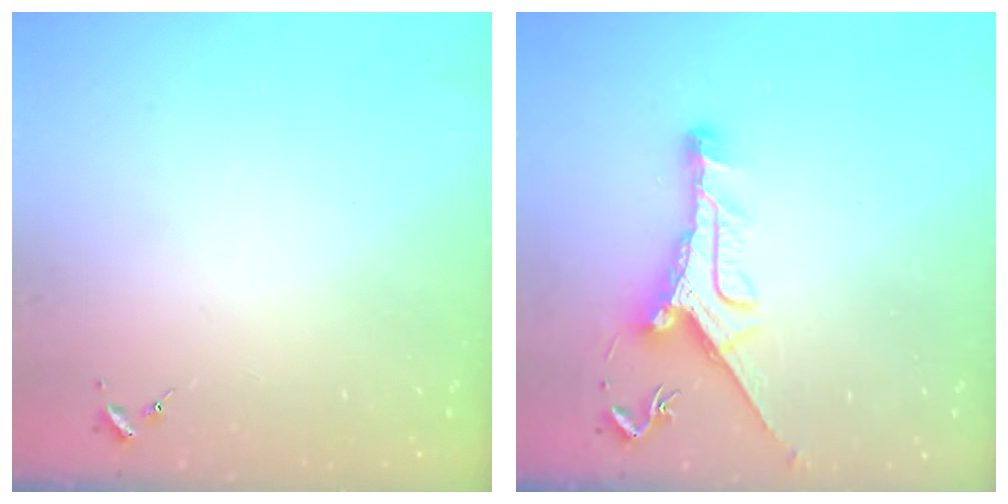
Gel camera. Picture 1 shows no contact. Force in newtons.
{"total": 11.2, "press": 11.2, "slide": 0.9}